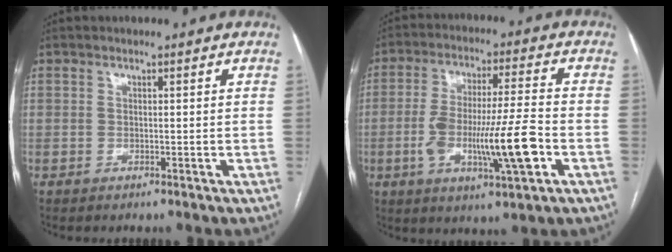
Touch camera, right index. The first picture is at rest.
{"total": 13.7, "force": [-3.8, 1.1, 13.1], "torque": [-0.241, -0.003, -0.062]}